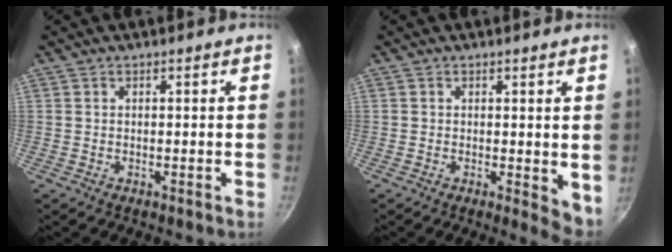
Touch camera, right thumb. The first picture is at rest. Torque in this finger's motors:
{"motor_torque": [0.22, 0.20, 0.06, -0.24, 0.02]}